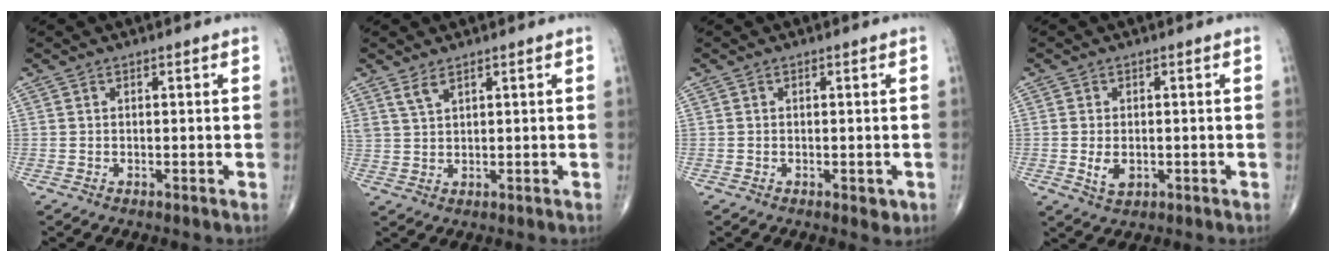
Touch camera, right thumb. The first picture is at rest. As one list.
[{"total": 2.6, "force": [2.0, 0.8, 1.6], "torque": [-0.033, -0.009, 0.047]}, {"total": 1.8, "force": [-0.5, 1.1, 1.4], "torque": [-0.007, -0.001, -0.006]}, {"total": 3.6, "force": [-0.6, 2.3, 2.7], "torque": [-0.046, -0.005, -0.004]}]